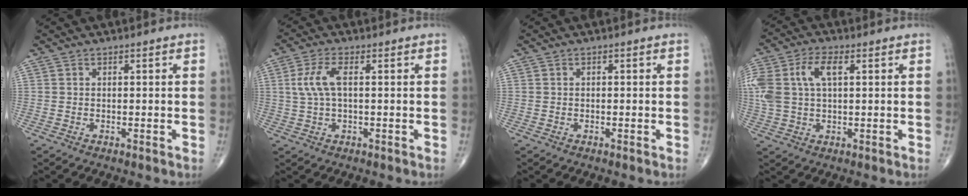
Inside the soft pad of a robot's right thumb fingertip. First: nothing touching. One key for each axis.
{"total": 5.4, "fx": 0.8, "fy": 2.1, "fz": 4.9, "tx": -0.124, "ty": 0.012, "tz": 0.016}
{"total": 0.0}
{"total": 11.8, "fx": 2.9, "fy": 6.4, "fz": 9.5, "tx": -0.236, "ty": 0.019, "tz": 0.059}